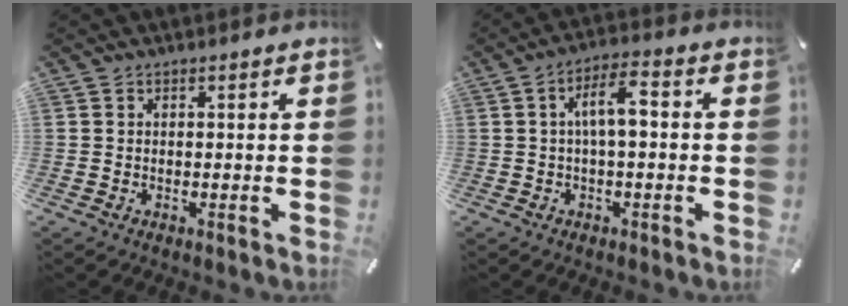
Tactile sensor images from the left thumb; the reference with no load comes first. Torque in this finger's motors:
{"motor_torque": [0.09, 0.56, 0.62, -0.21, 0.06]}